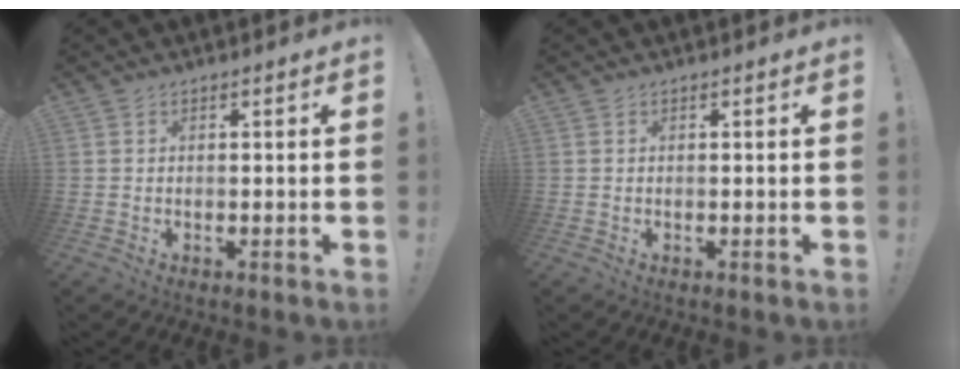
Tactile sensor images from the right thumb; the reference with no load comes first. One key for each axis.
{"total": 0.0}